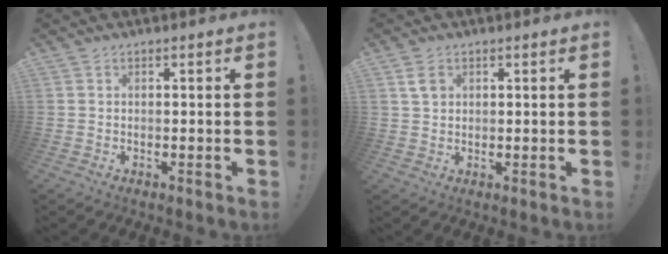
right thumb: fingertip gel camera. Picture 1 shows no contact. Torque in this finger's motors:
{"motor_torque": [-0.26, 0.17, -0.09, -0.13, -0.06]}